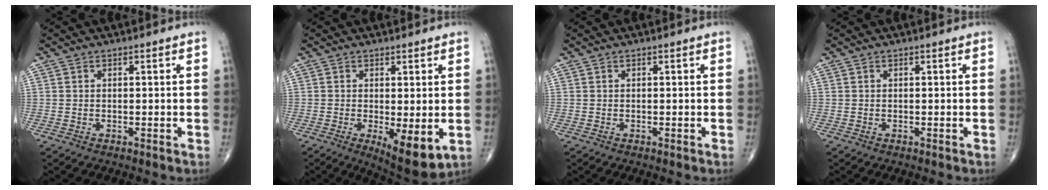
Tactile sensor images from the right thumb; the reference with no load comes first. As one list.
[{"total": 7.9, "force": [-1.6, 2.7, 7.3], "torque": [-0.102, -0.024, -0.016]}, {"total": 0.0}, {"total": 0.0}]